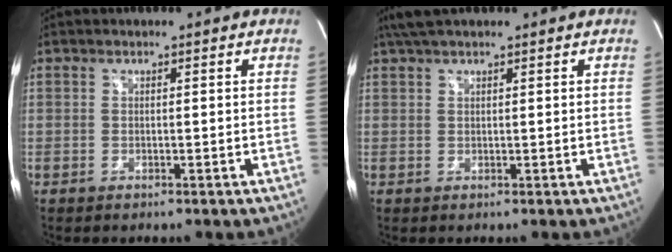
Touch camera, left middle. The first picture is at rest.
{"total": 4.6, "force": [3.8, 0.6, 2.5], "torque": [-0.050, 0.032, 0.070]}